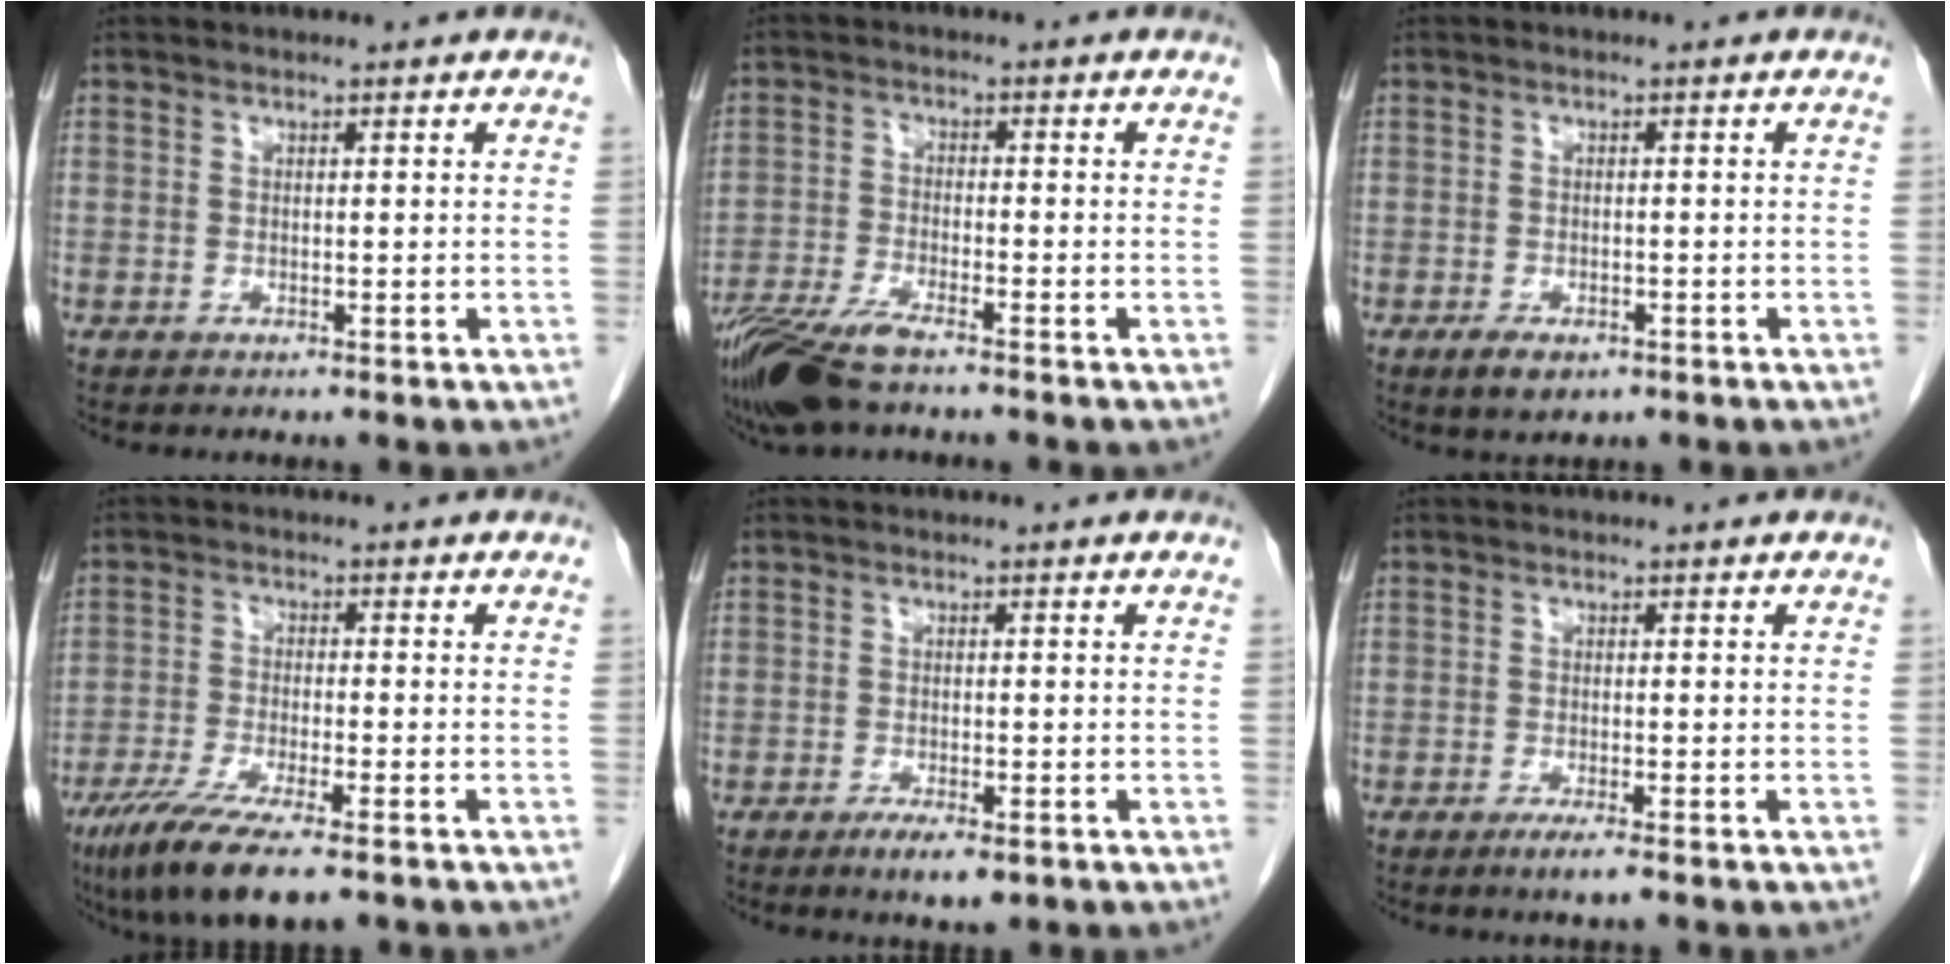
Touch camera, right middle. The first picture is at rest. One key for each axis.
{"total": 9.7, "fx": -7.4, "fy": 1.8, "fz": 6.1, "tx": -0.118, "ty": -0.021, "tz": -0.135}
{"total": 3.4, "fx": -1.9, "fy": 1.7, "fz": 2.2, "tx": -0.041, "ty": -0.004, "tz": -0.024}
{"total": 10.7, "fx": -7.3, "fy": 1.7, "fz": 7.6, "tx": -0.131, "ty": -0.025, "tz": -0.118}
{"total": 3.5, "fx": -2.1, "fy": 0.9, "fz": 2.6, "tx": -0.044, "ty": -0.004, "tz": -0.030}
{"total": 2.0, "fx": -1.3, "fy": 0.0, "fz": 1.6, "tx": -0.028, "ty": -0.005, "tz": -0.024}